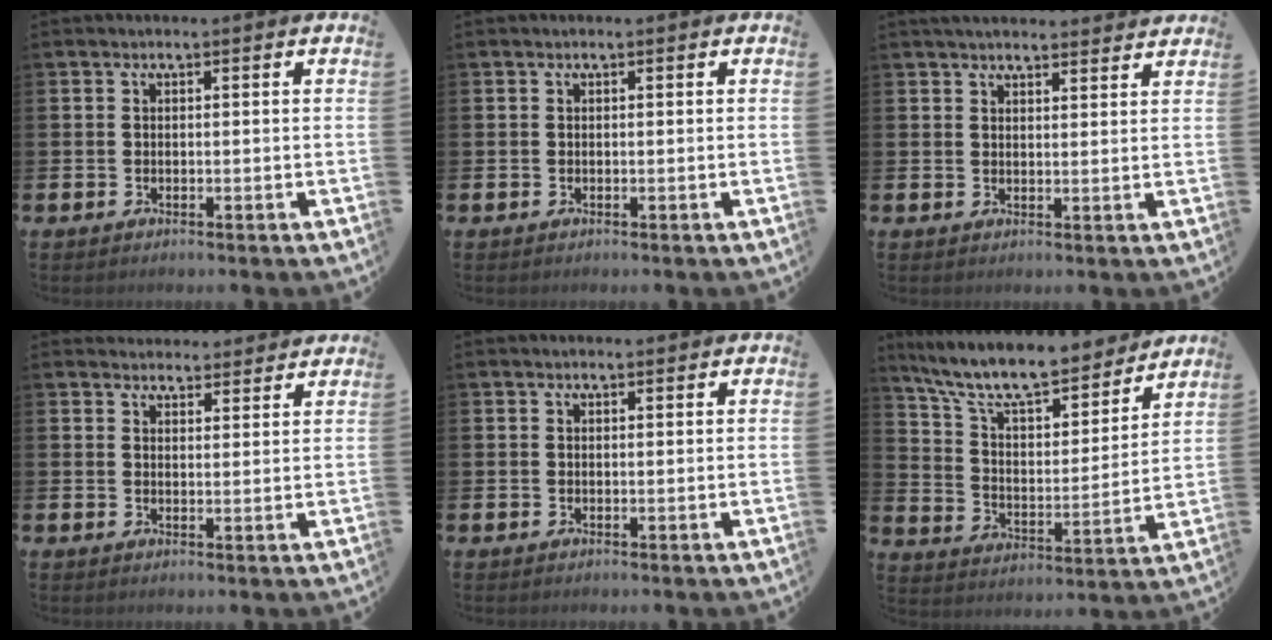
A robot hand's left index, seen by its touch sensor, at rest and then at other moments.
{"total": 0.0}
{"total": 3.5, "force": [3.4, 0.4, 0.5], "torque": [-0.017, -0.012, 0.063]}
{"total": 3.4, "force": [3.3, 0.8, -0.2], "torque": [0.005, -0.018, 0.060]}
{"total": 0.6, "force": [0.5, 0.0, 0.2], "torque": [0.008, -0.004, 0.007]}
{"total": 11.2, "force": [10.0, 2.6, 4.4], "torque": [-0.127, -0.066, 0.173]}